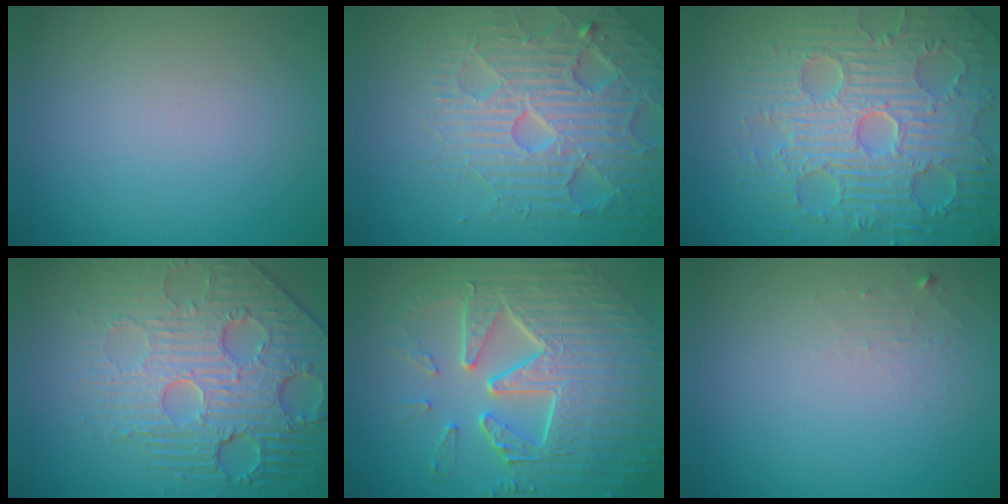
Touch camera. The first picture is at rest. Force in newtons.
{"total": 7.0, "press": 6.9, "slide": 1.4}
{"total": 9.2, "press": 6.5, "slide": 6.5}
{"total": 7.5, "press": 5.9, "slide": 4.7}
{"total": 9.6, "press": 6.6, "slide": 7.0}
{"total": 1.0, "press": 1.0, "slide": 0.1}